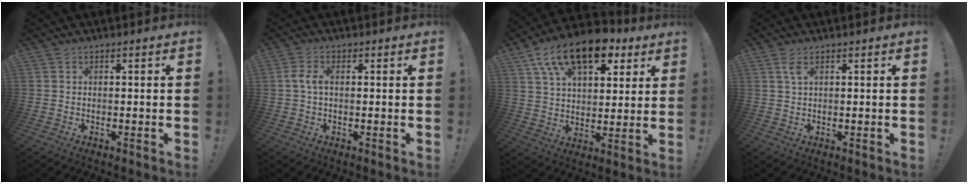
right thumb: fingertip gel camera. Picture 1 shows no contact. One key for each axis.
{"total": 3.7, "fx": 0.0, "fy": 1.8, "fz": 3.3, "tx": -0.073, "ty": 0.011, "tz": 0.001}
{"total": 17.9, "fx": 10.2, "fy": 9.7, "fz": 11.1, "tx": -0.180, "ty": -0.051, "tz": 0.183}
{"total": 2.8, "fx": 1.2, "fy": 0.9, "fz": 2.3, "tx": -0.048, "ty": 0.002, "tz": 0.021}